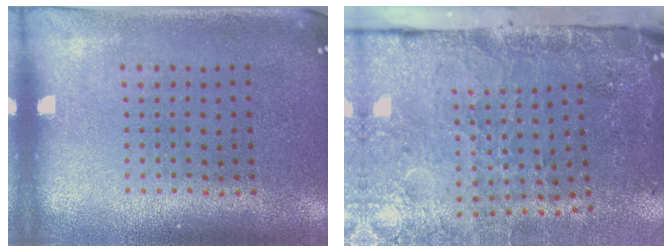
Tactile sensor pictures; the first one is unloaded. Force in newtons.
{"total": 5.0, "press": 3.7, "slide": 3.4}